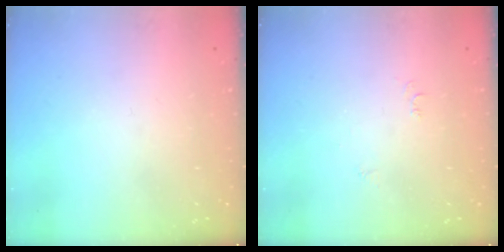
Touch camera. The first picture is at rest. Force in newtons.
{"total": 4.0, "press": 4.0, "slide": 0.6}